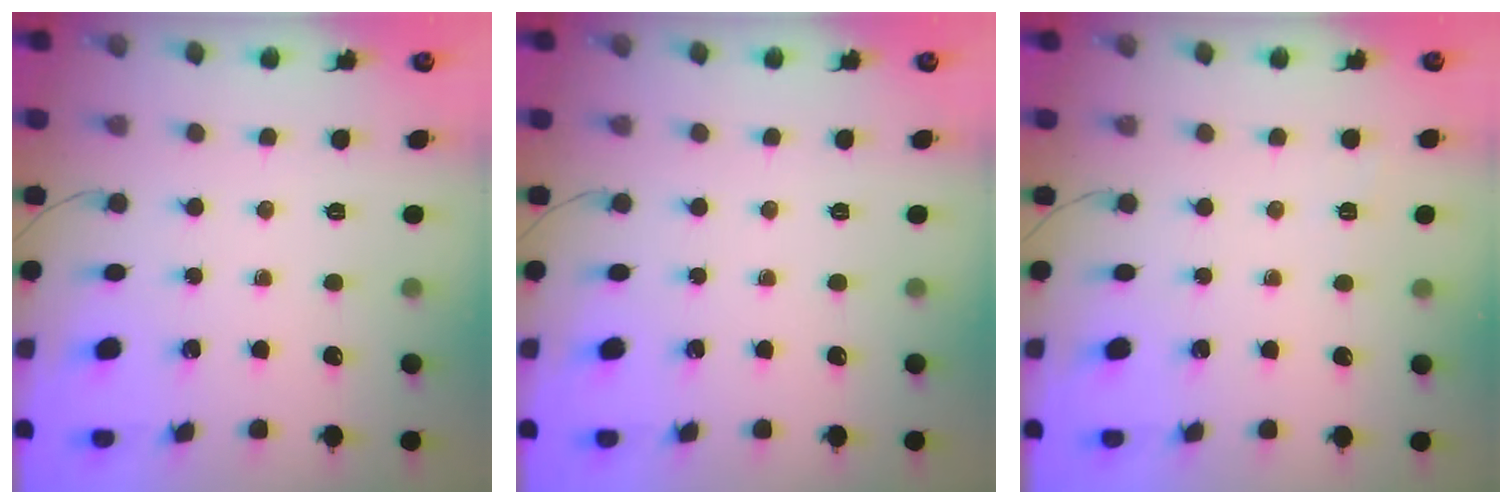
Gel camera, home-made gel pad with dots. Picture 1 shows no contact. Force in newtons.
{"total": 0.0}
{"total": 3.6, "press": 3.3, "slide": 1.3}